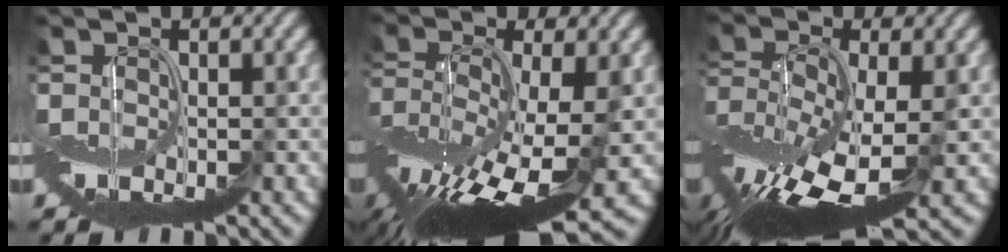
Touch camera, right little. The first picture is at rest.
{"total": 12.4, "force": [-4.7, 4.0, 10.8], "torque": [-0.228, -0.011, -0.074]}
{"total": 10.7, "force": [-3.7, 4.2, 9.1], "torque": [-0.200, -0.011, -0.075]}